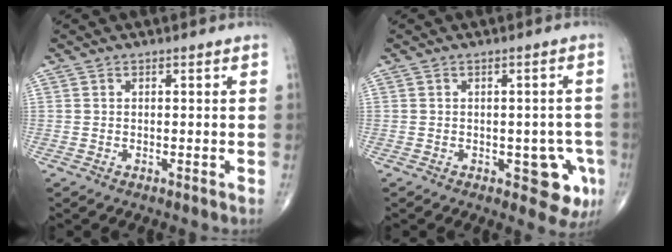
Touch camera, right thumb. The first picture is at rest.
{"total": 6.9, "force": [-2.4, 3.5, 5.4], "torque": [-0.025, 0.002, -0.026]}